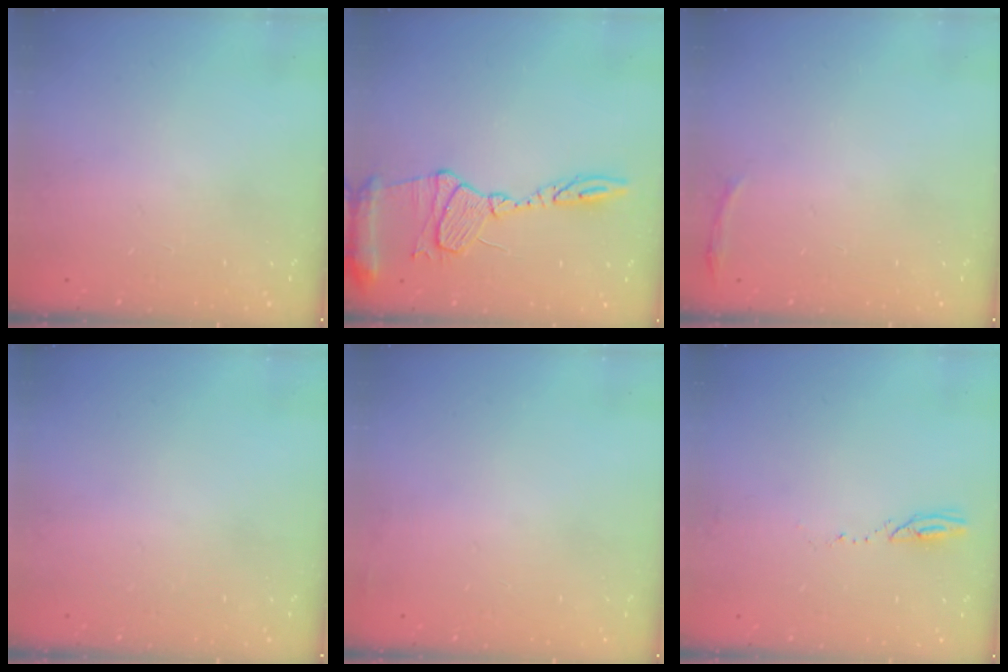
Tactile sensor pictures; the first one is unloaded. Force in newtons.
{"total": 13.4, "press": 13.4, "slide": 1.1}
{"total": 3.0, "press": 1.9, "slide": 2.3}
{"total": 0.0}
{"total": 2.9, "press": 2.4, "slide": 1.6}
{"total": 2.6, "press": 2.6, "slide": 0.3}